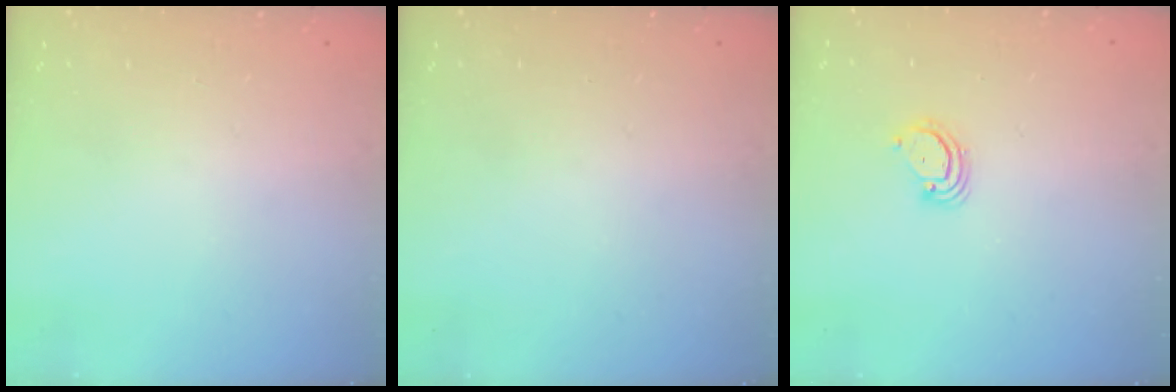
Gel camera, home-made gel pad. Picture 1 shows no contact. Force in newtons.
{"total": 0.0}
{"total": 2.8, "press": 2.8, "slide": 0.3}